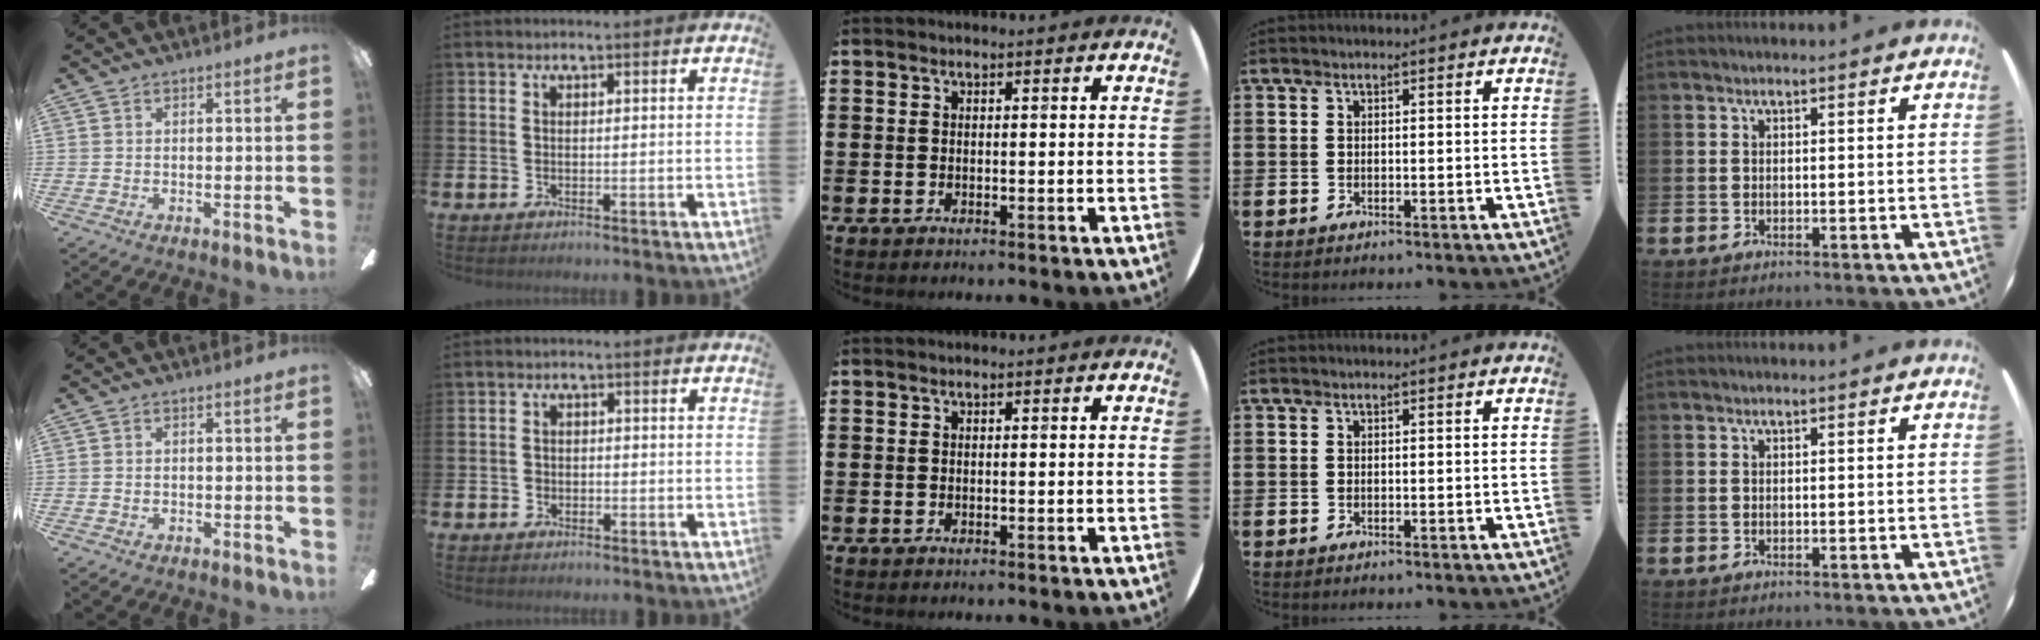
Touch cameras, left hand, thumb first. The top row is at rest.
{"thumb": {"total": 0.7, "force": [-0.3, 0.5, 0.5], "torque": [-0.009, 0.002, -0.007]}, "index": {"total": 0.8, "force": [-0.5, 0.7, 0.2], "torque": [-0.008, 0.005, -0.010]}}